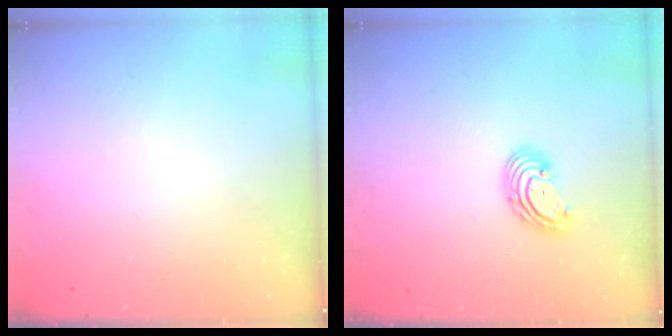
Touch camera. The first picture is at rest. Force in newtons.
{"total": 3.5, "press": 3.5, "slide": 0.2}